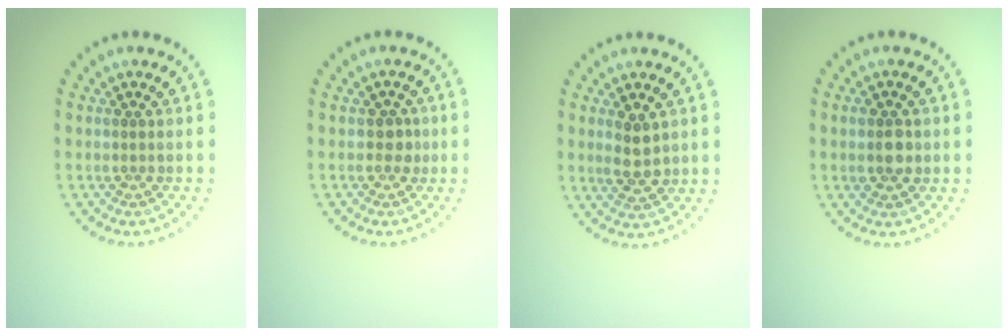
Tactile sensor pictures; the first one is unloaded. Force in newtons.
{"total": 1.3, "press": 1.2, "slide": 0.5}
{"total": 2.6, "press": 2.6, "slide": 0.4}
{"total": 2.4, "press": 2.4, "slide": 0.4}